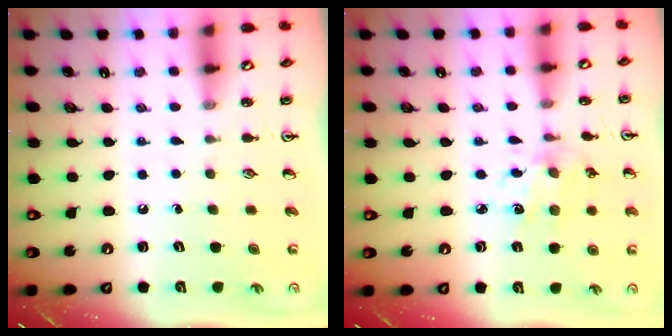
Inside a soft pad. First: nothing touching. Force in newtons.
{"total": 2.9, "press": 2.9, "slide": 0.2}